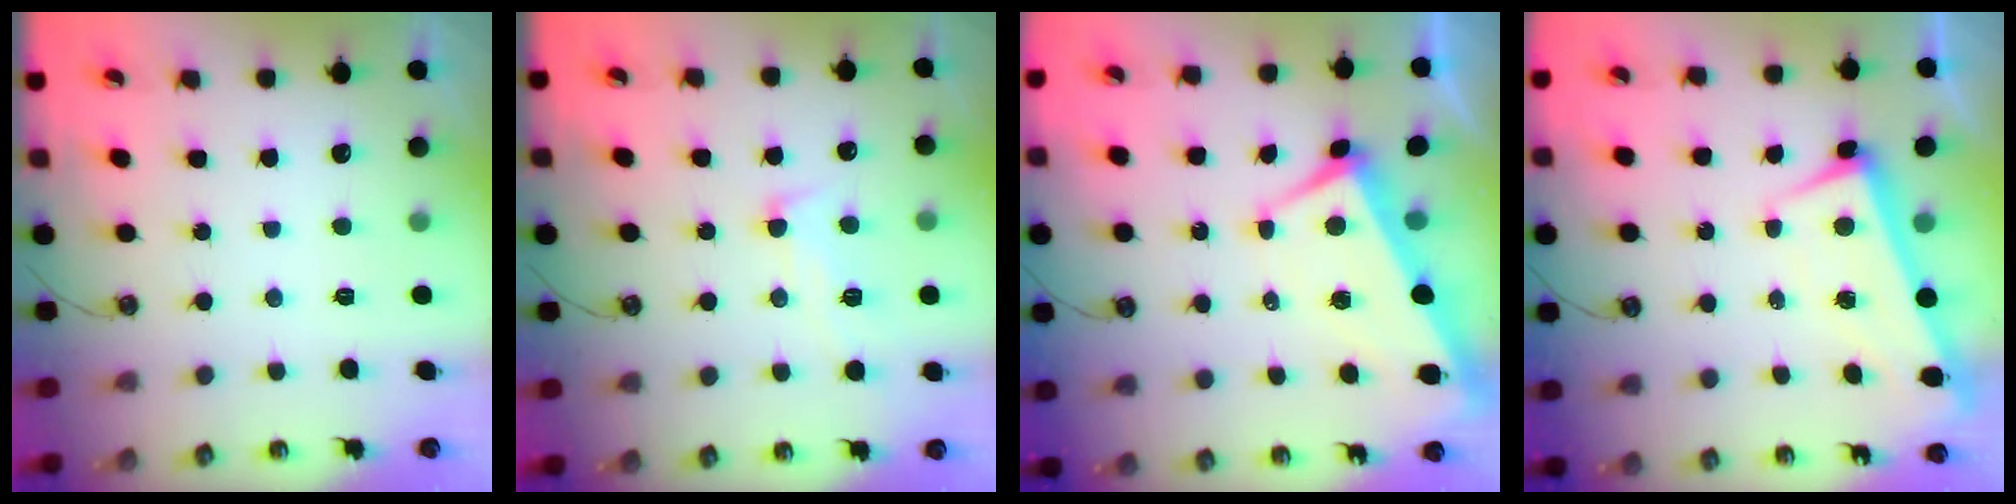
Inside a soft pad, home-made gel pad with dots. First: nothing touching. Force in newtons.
{"total": 5.5, "press": 5.5, "slide": 1.0}
{"total": 1.4, "press": 0.9, "slide": 1.0}
{"total": 1.6, "press": 0.6, "slide": 1.4}